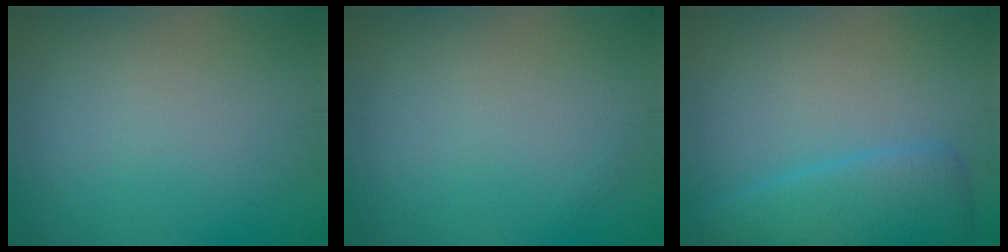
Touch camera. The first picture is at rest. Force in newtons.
{"total": 0.0}
{"total": 4.2, "press": 4.2, "slide": 0.1}